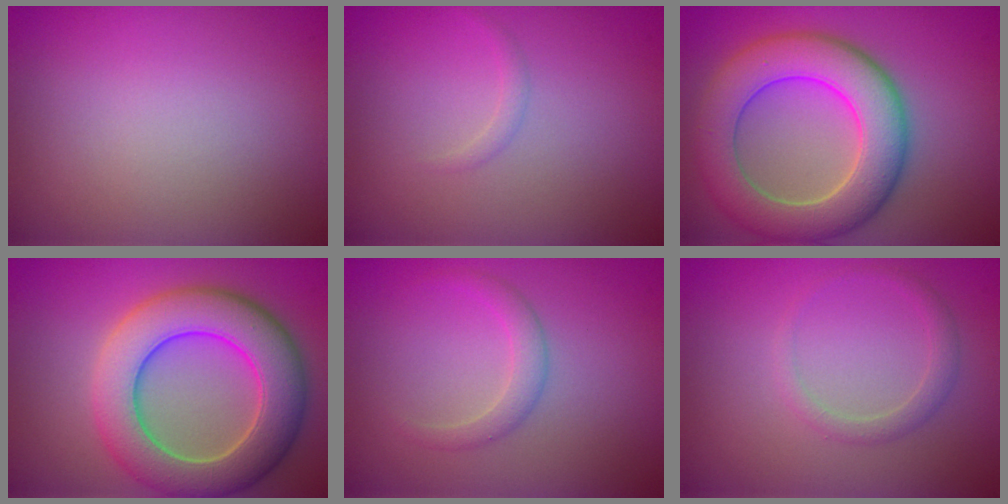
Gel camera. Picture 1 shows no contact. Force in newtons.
{"total": 0.7, "press": 0.7, "slide": 0.0}
{"total": 8.8, "press": 8.8, "slide": 0.7}
{"total": 9.3, "press": 9.3, "slide": 0.4}
{"total": 1.7, "press": 1.7, "slide": 0.0}
{"total": 1.5, "press": 1.5, "slide": 0.1}